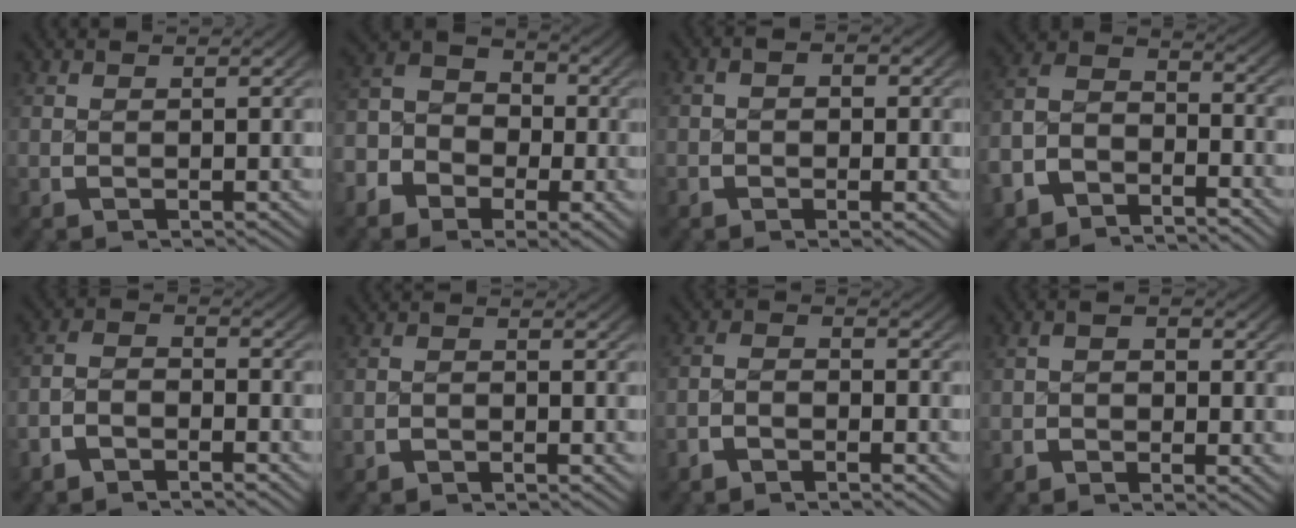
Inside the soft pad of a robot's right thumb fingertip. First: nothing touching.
{"total": 9.6, "force": [0.0, 7.8, 5.7], "torque": [-0.101, 0.003, -0.019]}
{"total": 1.6, "force": [-0.3, 1.1, 1.2], "torque": [-0.019, -0.001, -0.009]}
{"total": 8.7, "force": [-3.2, 6.7, 4.6], "torque": [-0.103, -0.015, -0.064]}
{"total": 3.7, "force": [-2.4, 2.2, 1.7], "torque": [-0.035, -0.004, -0.047]}
{"total": 1.3, "force": [-1.2, 0.4, 0.1], "torque": [0.004, 0.002, -0.026]}
{"total": 2.4, "force": [-1.9, 1.1, 0.8], "torque": [-0.010, 0.000, -0.042]}
{"total": 2.0, "force": [-1.0, 1.2, 1.2], "torque": [-0.013, 0.000, -0.023]}